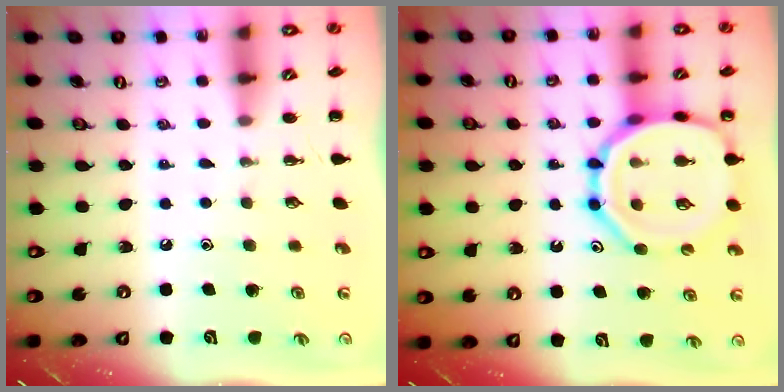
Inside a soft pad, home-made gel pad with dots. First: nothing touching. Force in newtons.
{"total": 16.8, "press": 16.6, "slide": 2.5}